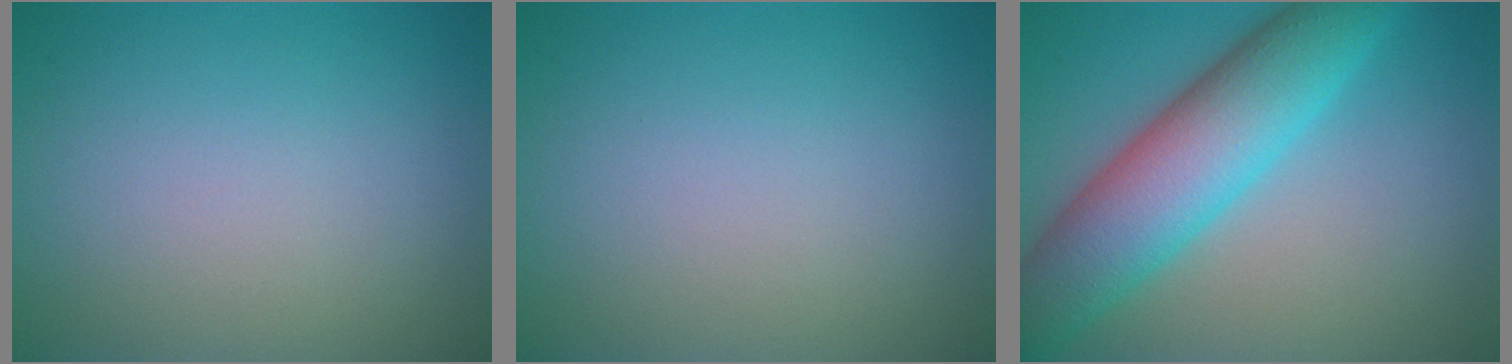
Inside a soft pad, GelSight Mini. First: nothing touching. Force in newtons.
{"total": 0.0}
{"total": 8.9, "press": 8.9, "slide": 0.2}